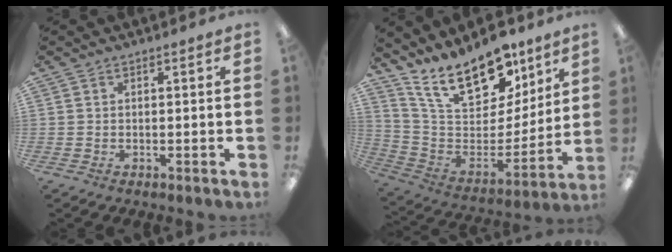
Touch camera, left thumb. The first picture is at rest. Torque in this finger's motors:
{"motor_torque": [0.82, 0.67, 1.50, -1.27, 0.14]}